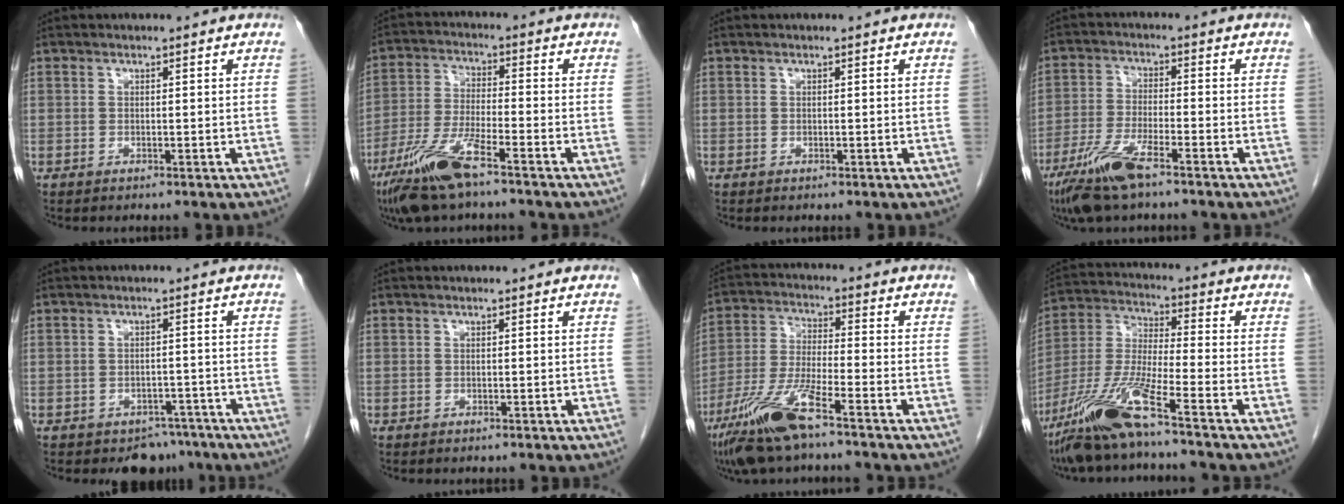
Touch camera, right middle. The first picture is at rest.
{"total": 10.4, "force": [-6.9, 1.1, 7.7], "torque": [-0.166, -0.023, -0.132]}
{"total": 0.0}
{"total": 9.1, "force": [-6.1, 1.2, 6.7], "torque": [-0.145, -0.020, -0.116]}
{"total": 4.3, "force": [-3.3, 2.6, 0.6], "torque": [0.007, 0.009, -0.043]}
{"total": 0.0}
{"total": 11.2, "force": [-7.4, 1.0, 8.4], "torque": [-0.183, -0.026, -0.144]}
{"total": 12.6, "force": [-8.6, -0.2, 9.2], "torque": [-0.200, -0.025, -0.169]}